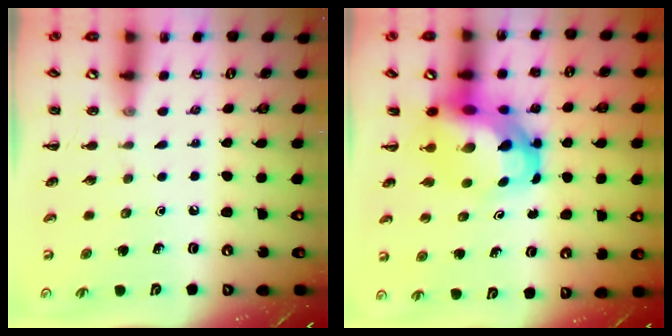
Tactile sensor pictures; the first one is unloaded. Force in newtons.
{"total": 7.0, "press": 6.7, "slide": 1.8}